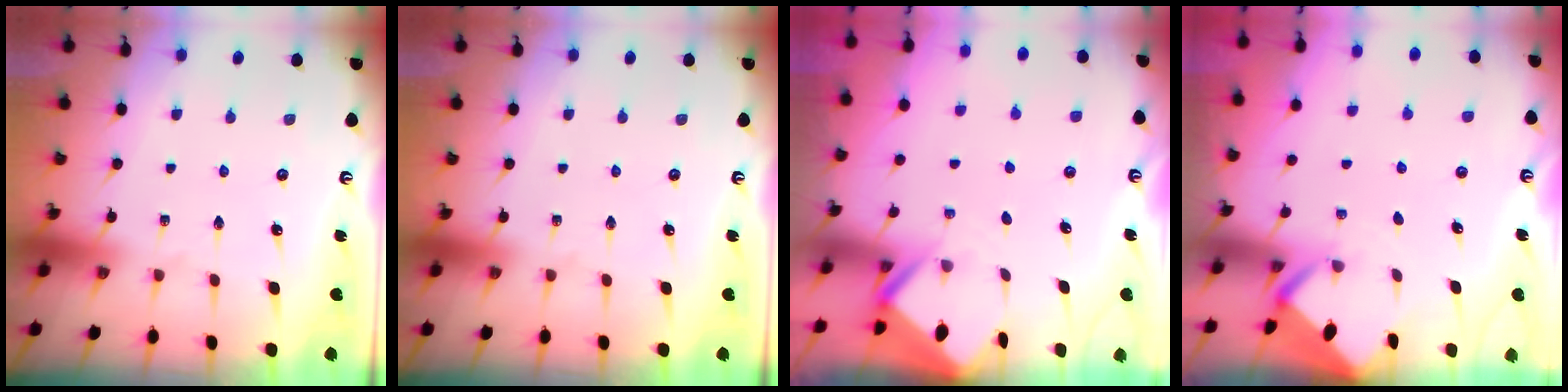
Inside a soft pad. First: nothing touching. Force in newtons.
{"total": 0.0}
{"total": 2.4, "press": 2.4, "slide": 0.1}
{"total": 1.9, "press": 1.9, "slide": 0.1}